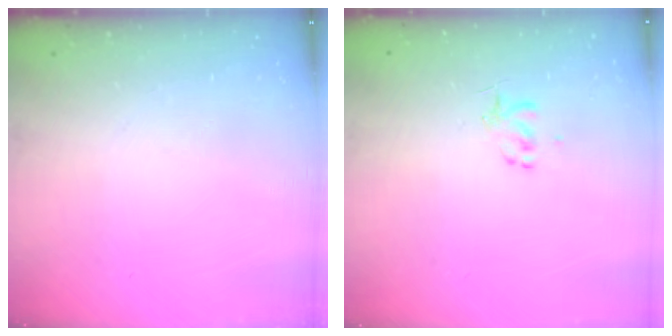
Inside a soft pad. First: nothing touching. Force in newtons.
{"total": 2.6, "press": 2.6, "slide": 0.5}